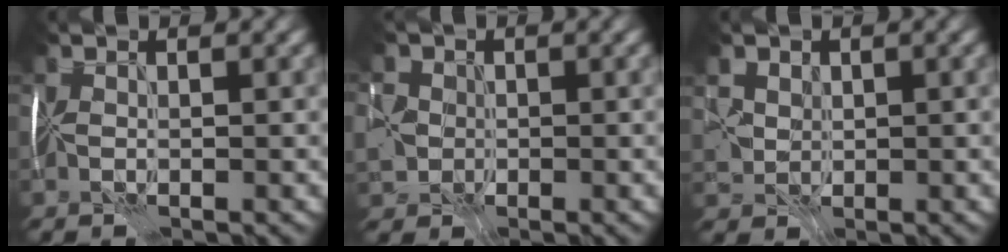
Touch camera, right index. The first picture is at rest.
{"total": 2.5, "force": [-0.8, 2.3, 0.5], "torque": [-0.022, 0.003, -0.011]}
{"total": 2.1, "force": [0.5, 1.9, 0.5], "torque": [-0.026, 0.002, 0.016]}